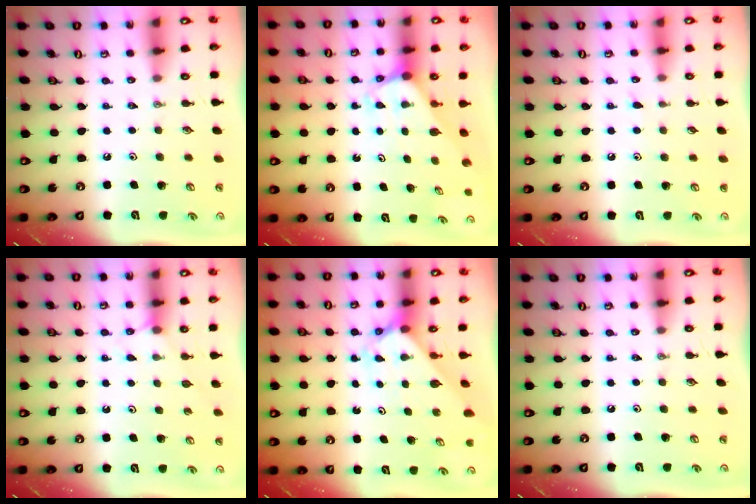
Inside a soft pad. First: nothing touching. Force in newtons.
{"total": 2.0, "press": 2.0, "slide": 0.1}
{"total": 5.9, "press": 5.8, "slide": 0.8}
{"total": 3.4, "press": 3.3, "slide": 0.4}
{"total": 1.9, "press": 1.9, "slide": 0.1}
{"total": 0.0}